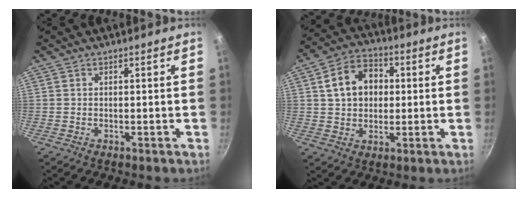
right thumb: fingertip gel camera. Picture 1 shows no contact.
{"total": 11.0, "force": [1.9, 8.5, 6.7], "torque": [-0.088, 0.019, 0.022]}